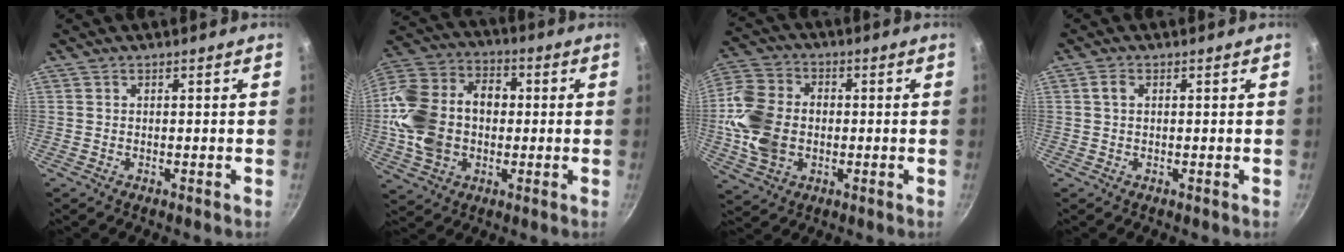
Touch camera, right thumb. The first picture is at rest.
{"total": 19.3, "force": [-0.6, 14.2, 13.1], "torque": [-0.238, 0.038, -0.017]}
{"total": 14.1, "force": [-1.1, 10.5, 9.3], "torque": [-0.174, 0.015, -0.028]}
{"total": 1.7, "force": [0.4, 1.0, 1.3], "torque": [-0.027, 0.004, 0.006]}